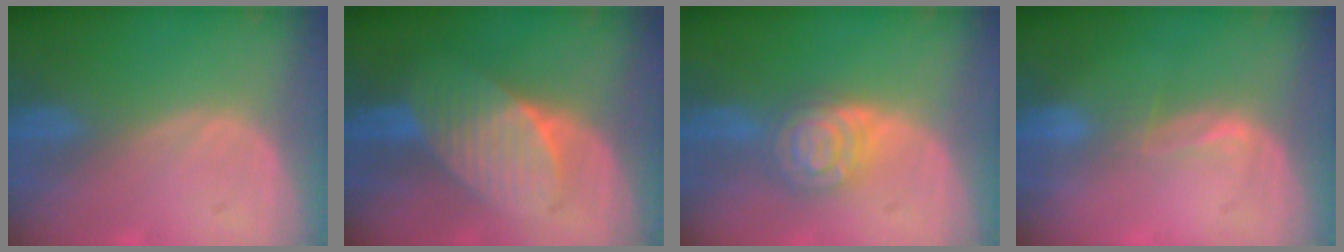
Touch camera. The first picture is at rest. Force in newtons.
{"total": 7.4, "press": 7.0, "slide": 2.2}
{"total": 6.7, "press": 6.7, "slide": 0.4}
{"total": 2.2, "press": 1.7, "slide": 1.4}